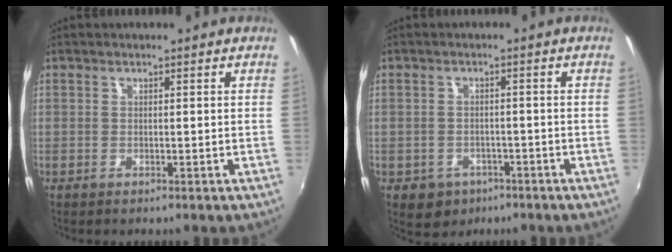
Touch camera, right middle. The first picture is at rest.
{"total": 5.8, "force": [-2.8, 4.7, 1.8], "torque": [-0.050, -0.004, -0.032]}